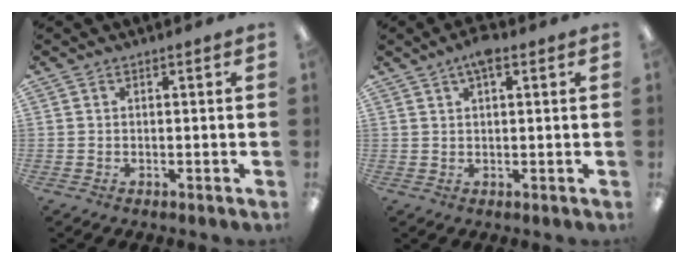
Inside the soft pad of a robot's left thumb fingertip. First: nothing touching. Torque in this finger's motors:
{"motor_torque": [-0.16, -0.13, -0.28, 0.39, -0.09]}